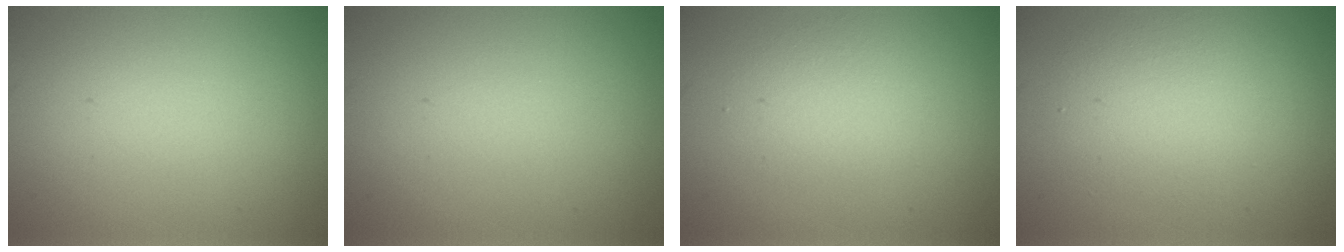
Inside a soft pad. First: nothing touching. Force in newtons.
{"total": 0.0}
{"total": 2.2, "press": 2.2, "slide": 0.1}
{"total": 3.9, "press": 3.9, "slide": 0.2}